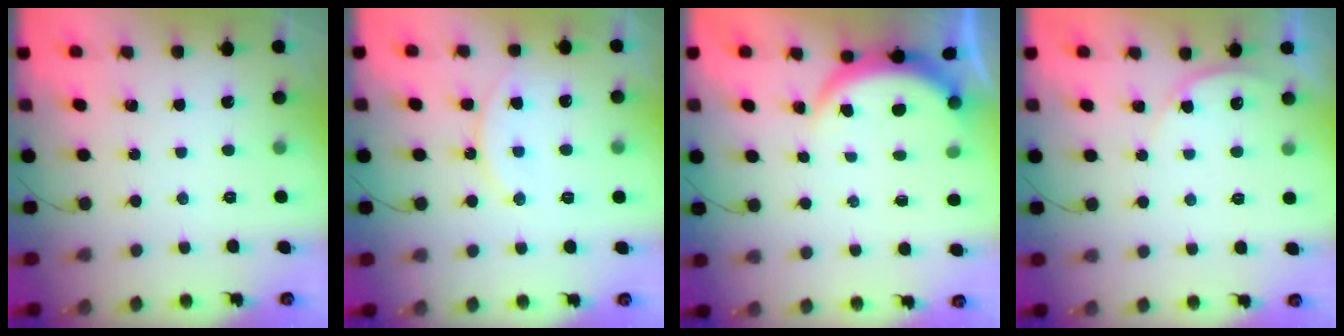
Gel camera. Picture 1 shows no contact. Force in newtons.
{"total": 13.3, "press": 13.2, "slide": 1.1}
{"total": 3.8, "press": 3.8, "slide": 0.3}
{"total": 3.0, "press": 3.0, "slide": 0.2}